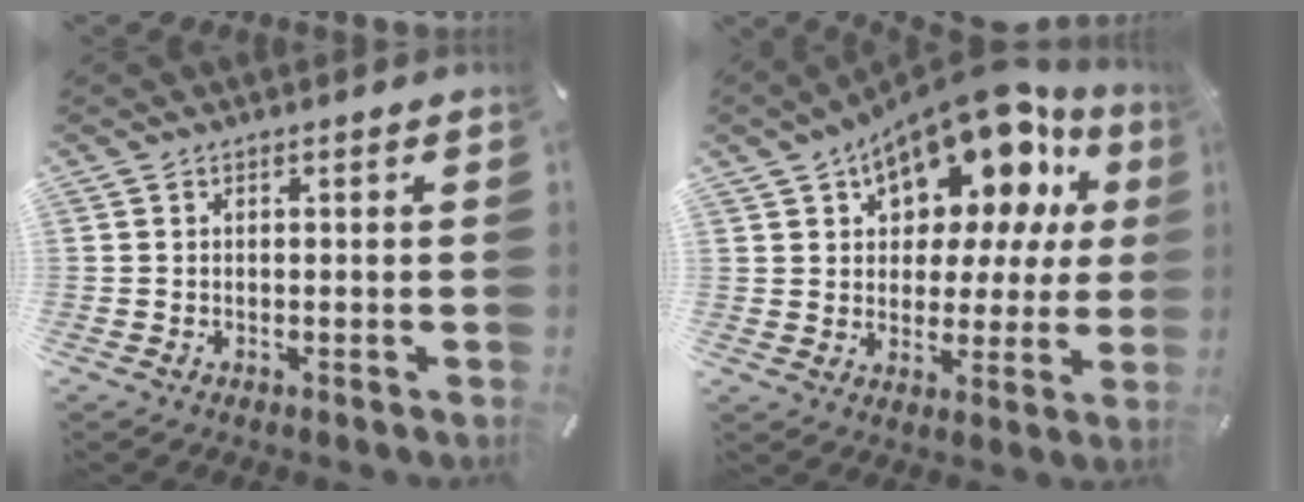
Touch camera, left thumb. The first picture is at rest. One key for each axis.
{"total": 17.1, "fx": 11.4, "fy": 8.5, "fz": 9.5, "tx": -0.149, "ty": -0.087, "tz": 0.194}